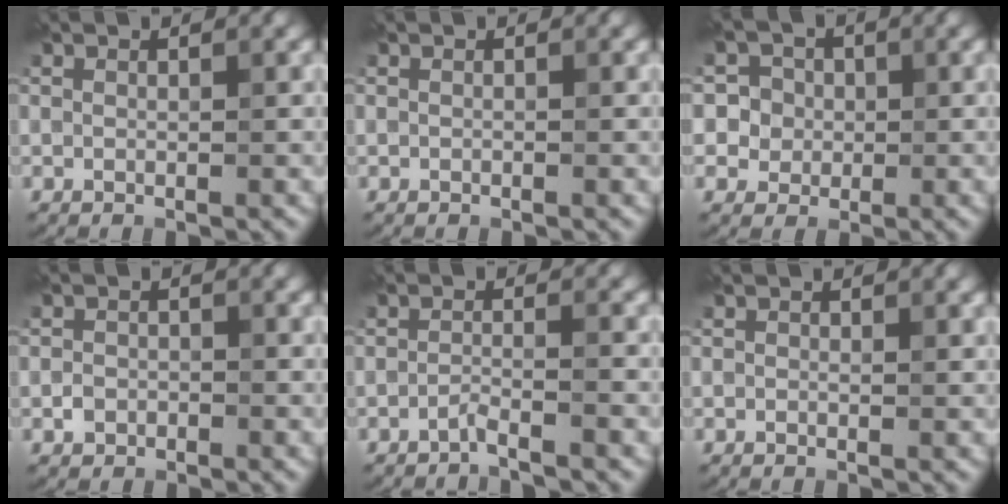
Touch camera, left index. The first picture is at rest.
{"total": 0.0}
{"total": 5.9, "force": [1.2, 5.5, 1.6], "torque": [-0.030, 0.043, 0.001]}
{"total": 1.1, "force": [-0.5, 0.8, 0.4], "torque": [-0.006, 0.004, -0.012]}
{"total": 1.4, "force": [-1.2, -0.3, 0.6], "torque": [-0.014, 0.008, -0.025]}
{"total": 0.6, "force": [0.3, 0.3, 0.4], "torque": [-0.007, 0.000, 0.002]}